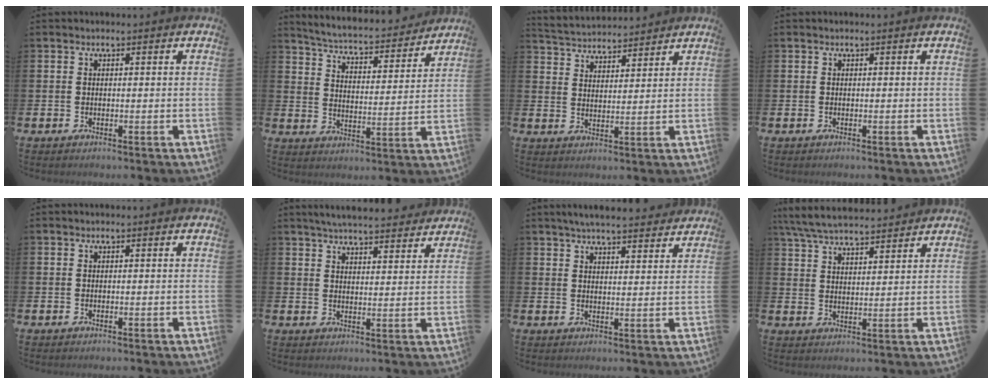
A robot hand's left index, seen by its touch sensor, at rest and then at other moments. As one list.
[{"total": 4.9, "force": [4.8, 0.5, 0.9], "torque": [-0.044, -0.046, 0.076]}, {"total": 4.1, "force": [4.0, 0.7, -0.4], "torque": [-0.011, -0.024, 0.073]}, {"total": 0.0}, {"total": 0.0}, {"total": 5.0, "force": [4.9, 0.5, 0.9], "torque": [-0.018, -0.029, 0.086]}, {"total": 5.0, "force": [4.8, 0.3, 1.4], "torque": [-0.026, -0.025, 0.084]}, {"total": 6.4, "force": [6.1, 0.8, 1.6], "torque": [-0.058, -0.025, 0.112]}]